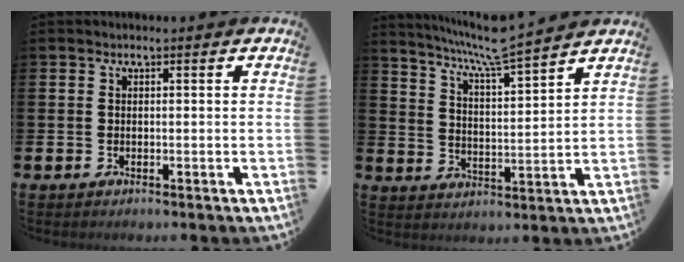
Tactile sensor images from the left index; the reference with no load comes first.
{"total": 7.5, "force": [7.0, -0.1, 2.6], "torque": [-0.078, -0.043, 0.123]}